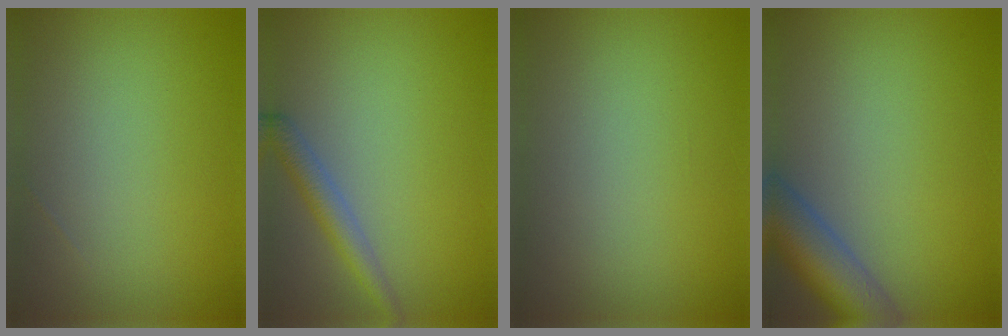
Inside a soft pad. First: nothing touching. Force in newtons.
{"total": 2.4, "press": 2.4, "slide": 0.1}
{"total": 0.0}
{"total": 6.7, "press": 6.7, "slide": 0.4}